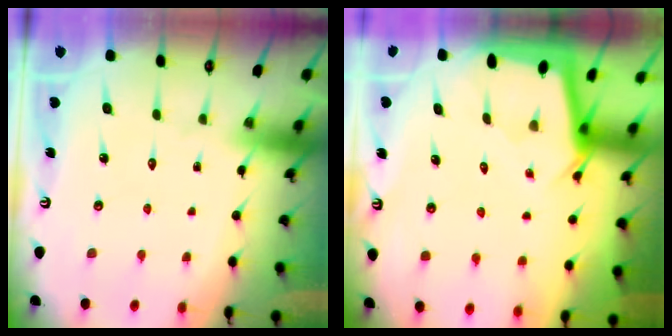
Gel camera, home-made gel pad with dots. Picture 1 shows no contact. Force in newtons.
{"total": 2.3, "press": 2.3, "slide": 0.2}